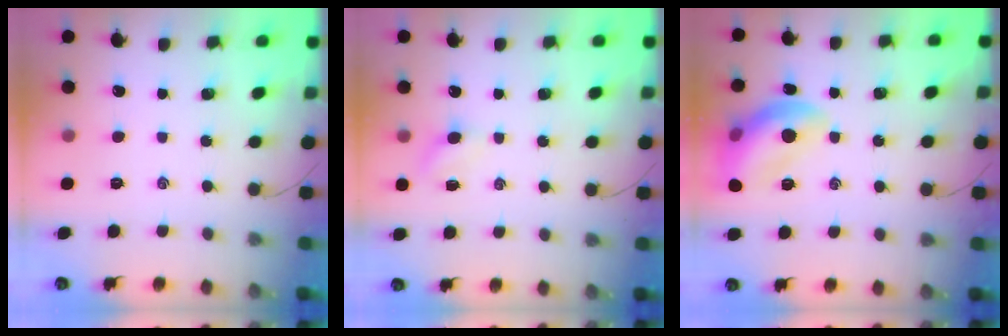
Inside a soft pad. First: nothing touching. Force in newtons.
{"total": 3.0, "press": 2.8, "slide": 0.9}
{"total": 14.3, "press": 14.3, "slide": 1.1}